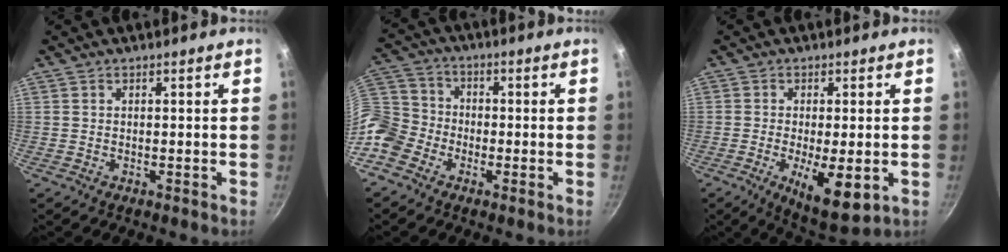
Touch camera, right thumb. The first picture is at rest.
{"total": 9.5, "force": [-4.5, 7.3, 3.9], "torque": [-0.061, 0.044, -0.111]}
{"total": 9.7, "force": [-2.3, 3.2, 8.9], "torque": [-0.140, -0.010, -0.025]}